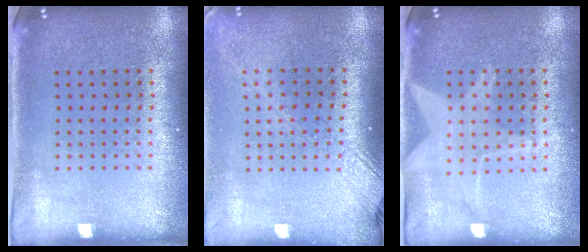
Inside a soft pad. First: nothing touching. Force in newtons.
{"total": 2.0, "press": 1.5, "slide": 1.3}
{"total": 1.5, "press": 1.5, "slide": 0.4}